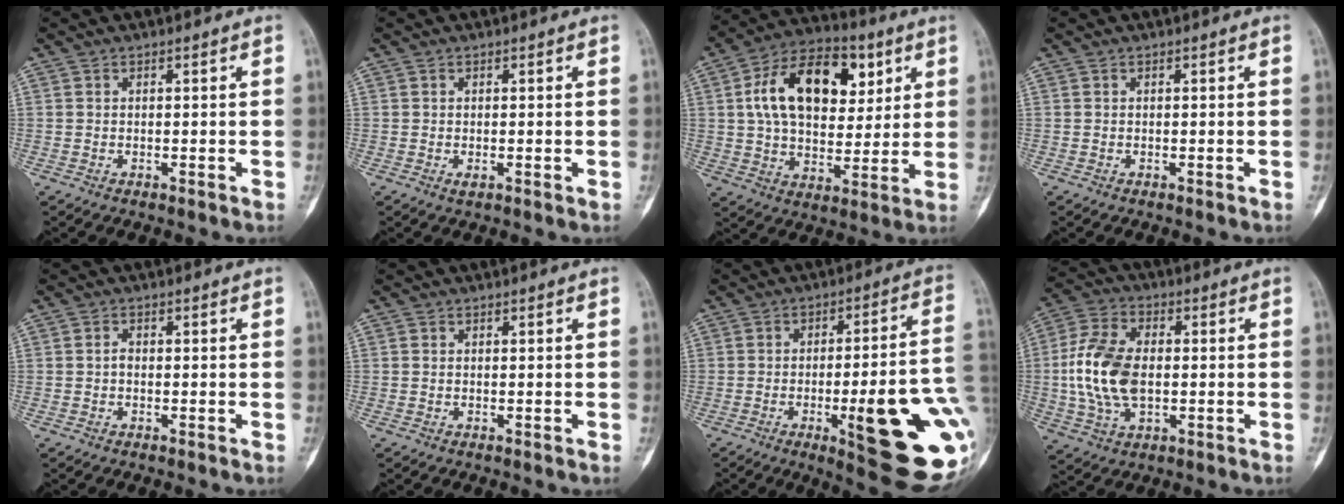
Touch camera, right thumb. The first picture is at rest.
{"total": 0.9, "force": [-0.2, 0.4, 0.7], "torque": [-0.008, -0.002, -0.004]}
{"total": 19.7, "force": [5.9, 12.3, 14.2], "torque": [-0.200, 0.001, 0.094]}
{"total": 0.0}
{"total": 1.1, "force": [-0.2, 0.8, 0.7], "torque": [-0.008, 0.003, -0.006]}
{"total": 0.0}
{"total": 23.9, "force": [-5.6, 5.6, 22.5], "torque": [-0.244, 0.007, -0.061]}
{"total": 14.0, "force": [-0.4, 8.5, 11.2], "torque": [-0.228, 0.010, -0.008]}